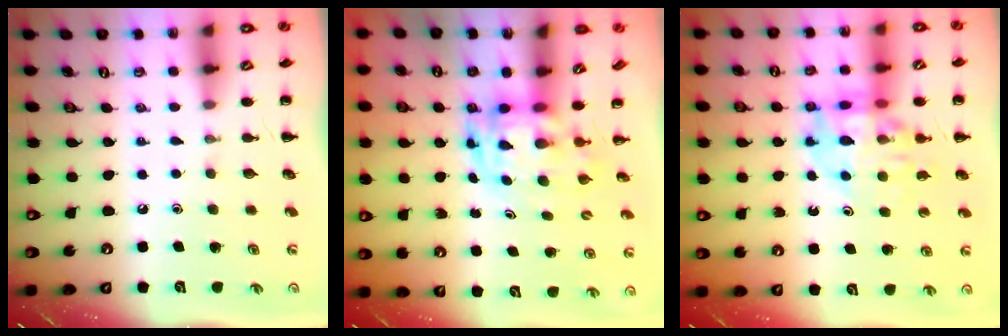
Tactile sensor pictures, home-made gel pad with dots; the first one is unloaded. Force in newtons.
{"total": 3.1, "press": 3.0, "slide": 0.6}
{"total": 13.8, "press": 13.2, "slide": 3.7}